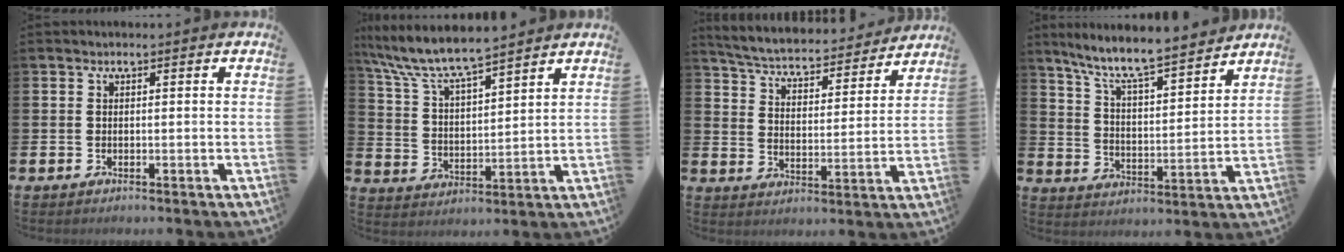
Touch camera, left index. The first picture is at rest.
{"total": 7.8, "force": [7.3, 0.8, 2.5], "torque": [-0.085, -0.044, 0.130]}
{"total": 5.1, "force": [4.9, 0.9, 1.0], "torque": [-0.052, -0.043, 0.080]}
{"total": 8.7, "force": [8.0, 0.7, 3.3], "torque": [-0.100, -0.054, 0.140]}